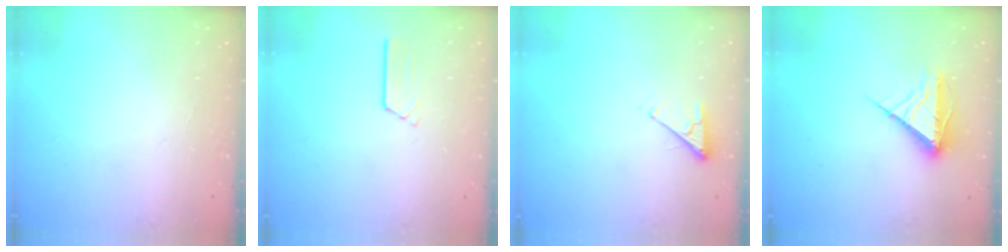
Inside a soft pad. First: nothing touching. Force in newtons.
{"total": 2.5, "press": 2.5, "slide": 0.2}
{"total": 3.9, "press": 3.9, "slide": 0.6}
{"total": 13.2, "press": 13.1, "slide": 0.6}